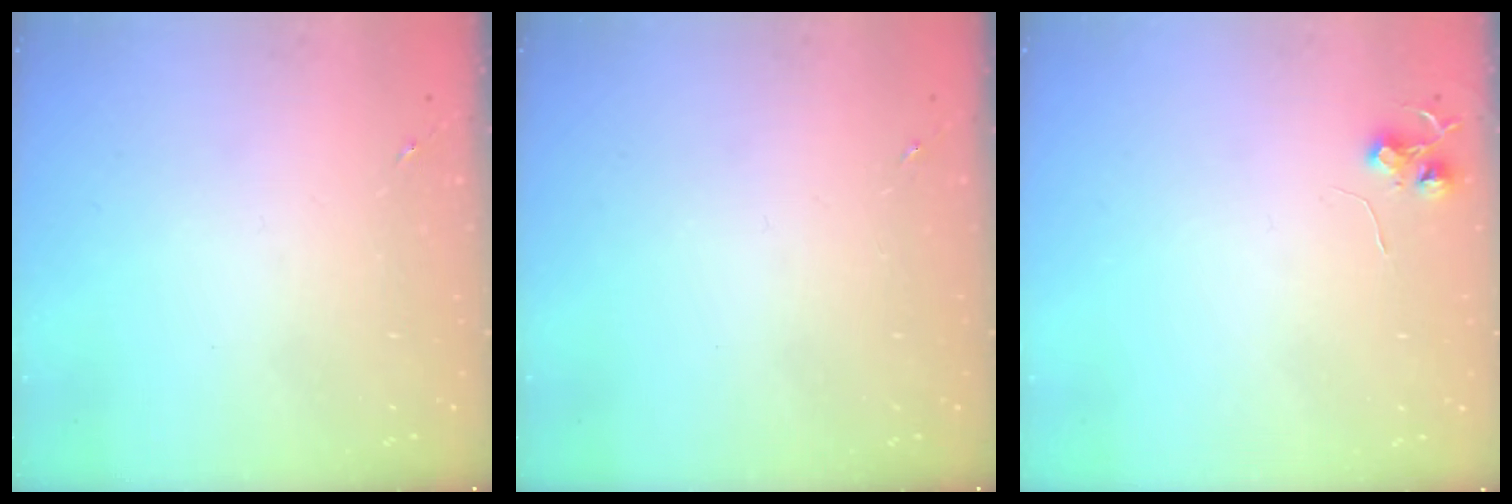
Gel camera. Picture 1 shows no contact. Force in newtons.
{"total": 0.0}
{"total": 6.0, "press": 6.0, "slide": 0.5}